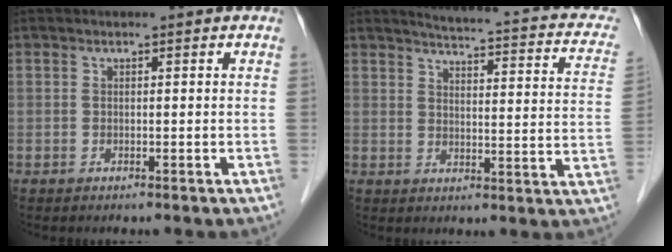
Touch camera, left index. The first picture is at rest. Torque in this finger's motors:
{"motor_torque": [0.89, -1.24, 0.01, -0.02]}